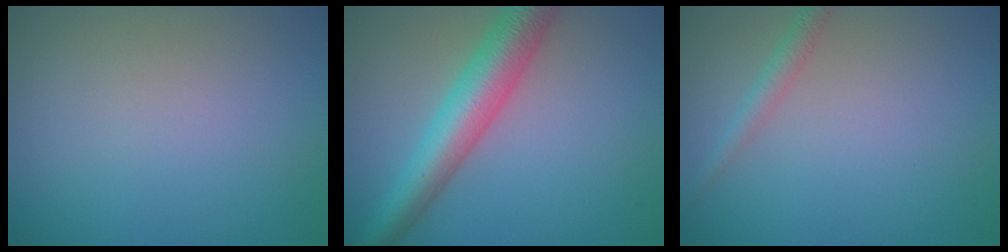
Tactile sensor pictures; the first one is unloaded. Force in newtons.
{"total": 6.2, "press": 6.2, "slide": 0.1}
{"total": 1.5, "press": 1.5, "slide": 0.0}